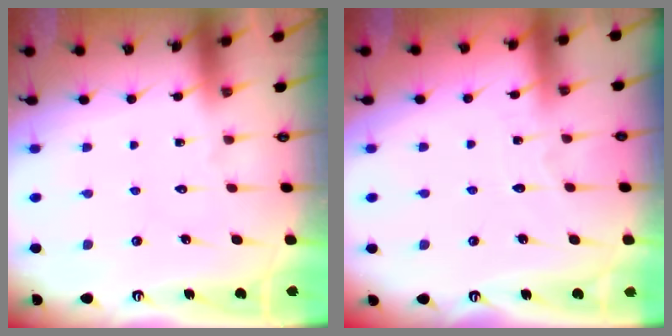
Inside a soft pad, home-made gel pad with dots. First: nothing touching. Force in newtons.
{"total": 2.1, "press": 2.1, "slide": 0.3}